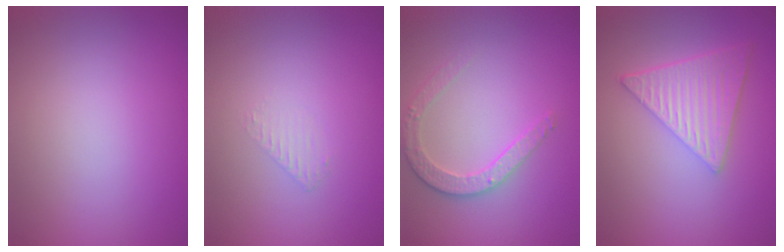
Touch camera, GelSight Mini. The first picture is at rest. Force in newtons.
{"total": 0.6, "press": 0.4, "slide": 0.5}
{"total": 2.8, "press": 2.5, "slide": 1.2}
{"total": 6.7, "press": 4.8, "slide": 4.7}